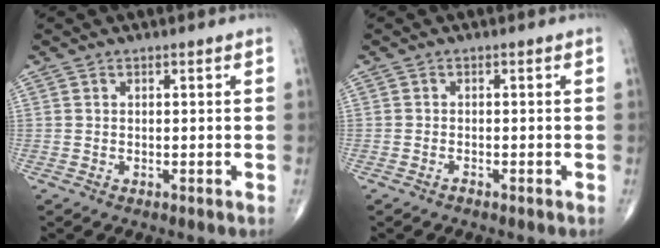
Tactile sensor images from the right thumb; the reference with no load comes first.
{"total": 0.5, "force": [-0.5, 0.1, 0.2], "torque": [-0.004, 0.003, -0.009]}